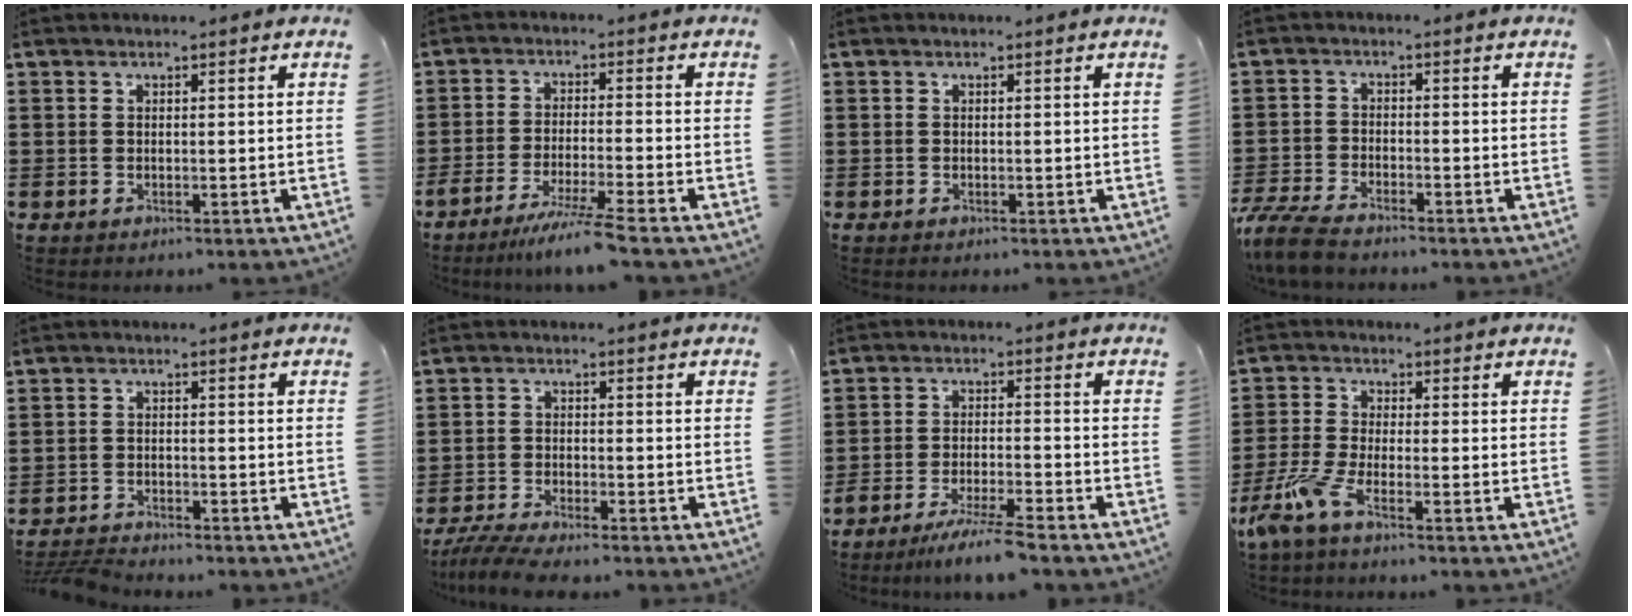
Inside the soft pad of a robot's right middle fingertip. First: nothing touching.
{"total": 5.7, "force": [-4.8, -0.9, 2.9], "torque": [-0.057, -0.023, -0.093]}
{"total": 0.0}
{"total": 5.1, "force": [-4.6, 0.7, 2.0], "torque": [-0.065, -0.008, -0.099]}
{"total": 3.4, "force": [-3.3, 0.4, 0.7], "torque": [-0.021, 0.000, -0.070]}
{"total": 4.3, "force": [-4.0, 0.2, 1.6], "torque": [-0.047, -0.013, -0.084]}
{"total": 5.2, "force": [-4.7, -0.4, 2.1], "torque": [-0.045, -0.016, -0.091]}
{"total": 5.2, "force": [-3.6, 0.6, 3.8], "torque": [-0.106, -0.020, -0.074]}